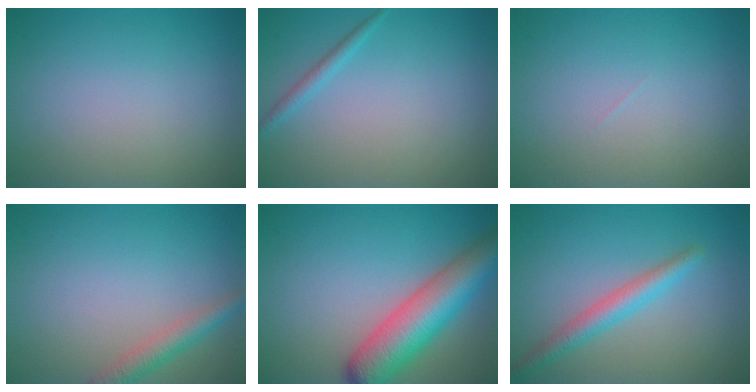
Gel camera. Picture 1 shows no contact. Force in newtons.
{"total": 1.1, "press": 1.1, "slide": 0.1}
{"total": 0.0}
{"total": 2.6, "press": 2.6, "slide": 0.2}
{"total": 8.2, "press": 8.2, "slide": 0.3}
{"total": 2.9, "press": 2.9, "slide": 0.1}